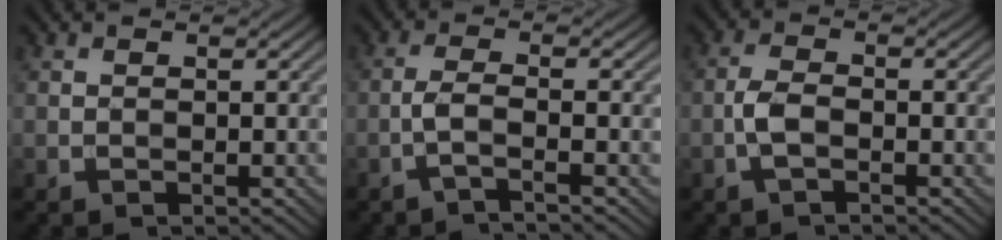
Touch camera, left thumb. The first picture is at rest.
{"total": 2.8, "force": [-1.4, 0.3, 2.4], "torque": [-0.046, 0.009, -0.044]}
{"total": 3.0, "force": [-1.3, 1.2, 2.5], "torque": [-0.060, 0.003, -0.034]}